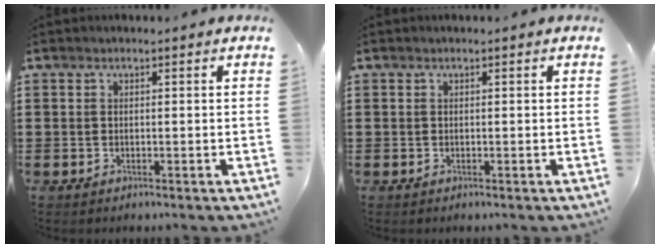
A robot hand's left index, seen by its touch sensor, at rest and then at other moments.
{"total": 0.0}